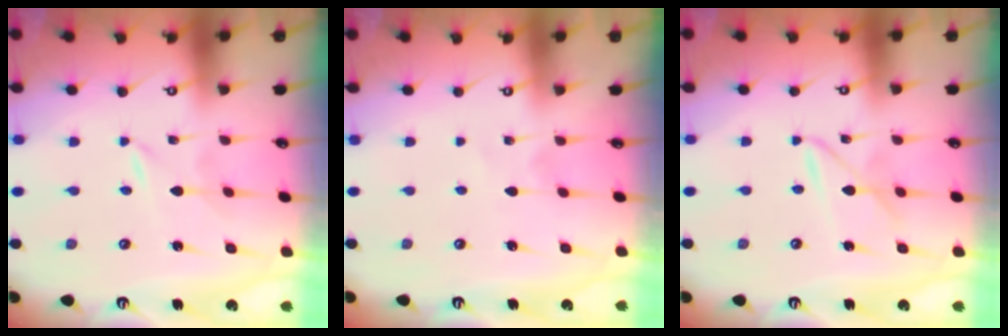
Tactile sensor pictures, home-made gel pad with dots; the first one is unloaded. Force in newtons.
{"total": 2.2, "press": 2.2, "slide": 0.3}
{"total": 5.3, "press": 5.3, "slide": 0.4}